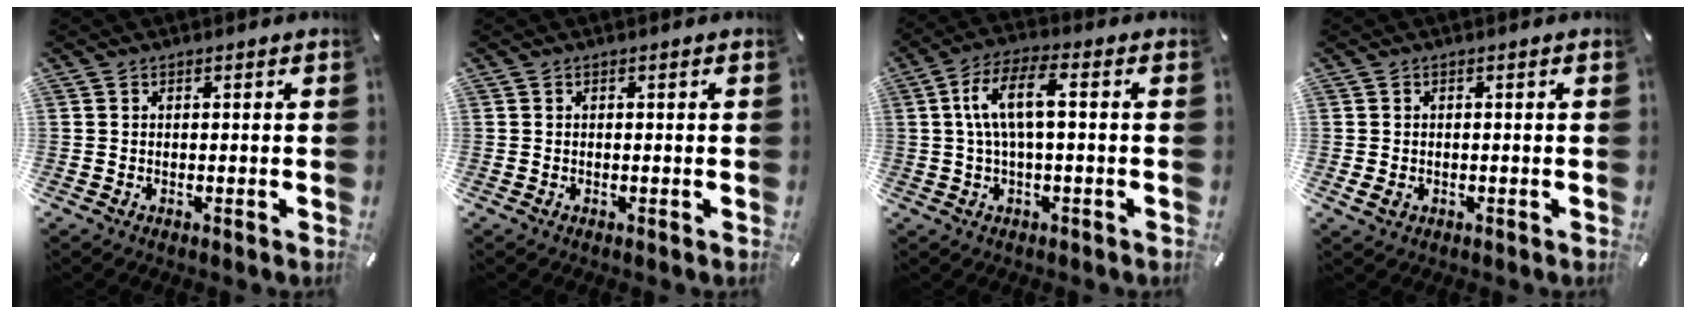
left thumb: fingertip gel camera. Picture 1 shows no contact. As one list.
[{"total": 0.0}, {"total": 9.2, "force": [0.6, 3.4, 8.6], "torque": [-0.175, 0.007, 0.006]}, {"total": 1.5, "force": [-0.5, 1.1, 0.8], "torque": [-0.021, -0.001, -0.010]}]